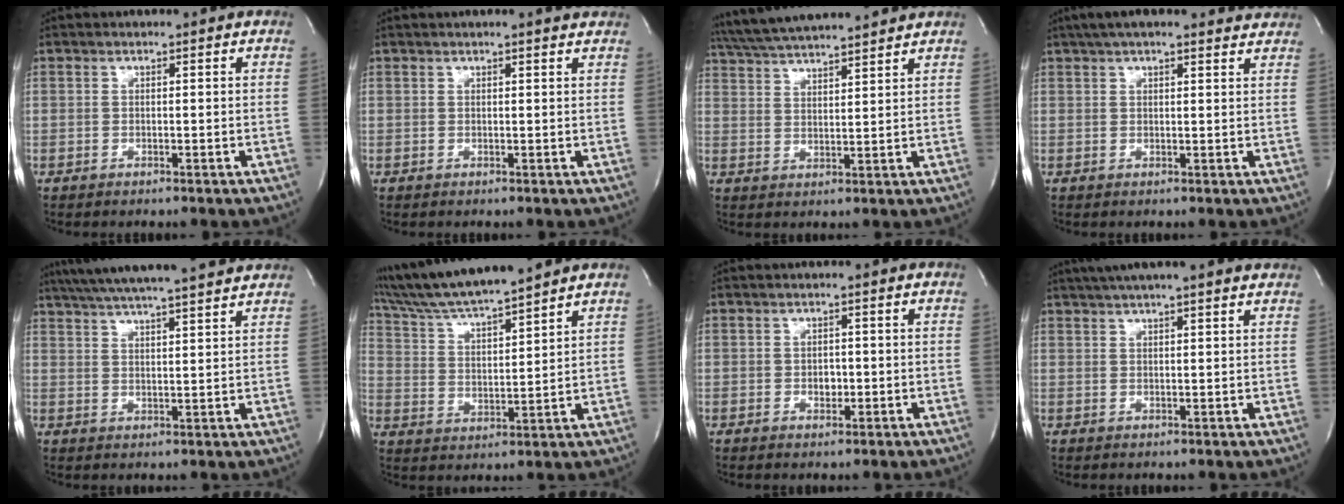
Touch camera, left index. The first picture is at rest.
{"total": 3.5, "force": [3.1, -0.1, 1.5], "torque": [-0.023, 0.008, 0.028]}
{"total": 13.7, "force": [12.5, 0.4, 5.5], "torque": [-0.110, 0.028, 0.201]}
{"total": 13.9, "force": [12.4, 2.3, 5.9], "torque": [-0.088, 0.038, 0.157]}
{"total": 19.0, "force": [16.8, 1.1, 8.9], "torque": [-0.157, 0.029, 0.237]}
{"total": 13.3, "force": [12.0, -0.4, 5.7], "torque": [-0.115, 0.011, 0.217]}
{"total": 1.6, "force": [-0.3, 1.2, 1.0], "torque": [-0.016, 0.000, -0.004]}
{"total": 12.4, "force": [10.4, 1.0, 6.7], "torque": [-0.114, 0.037, 0.137]}